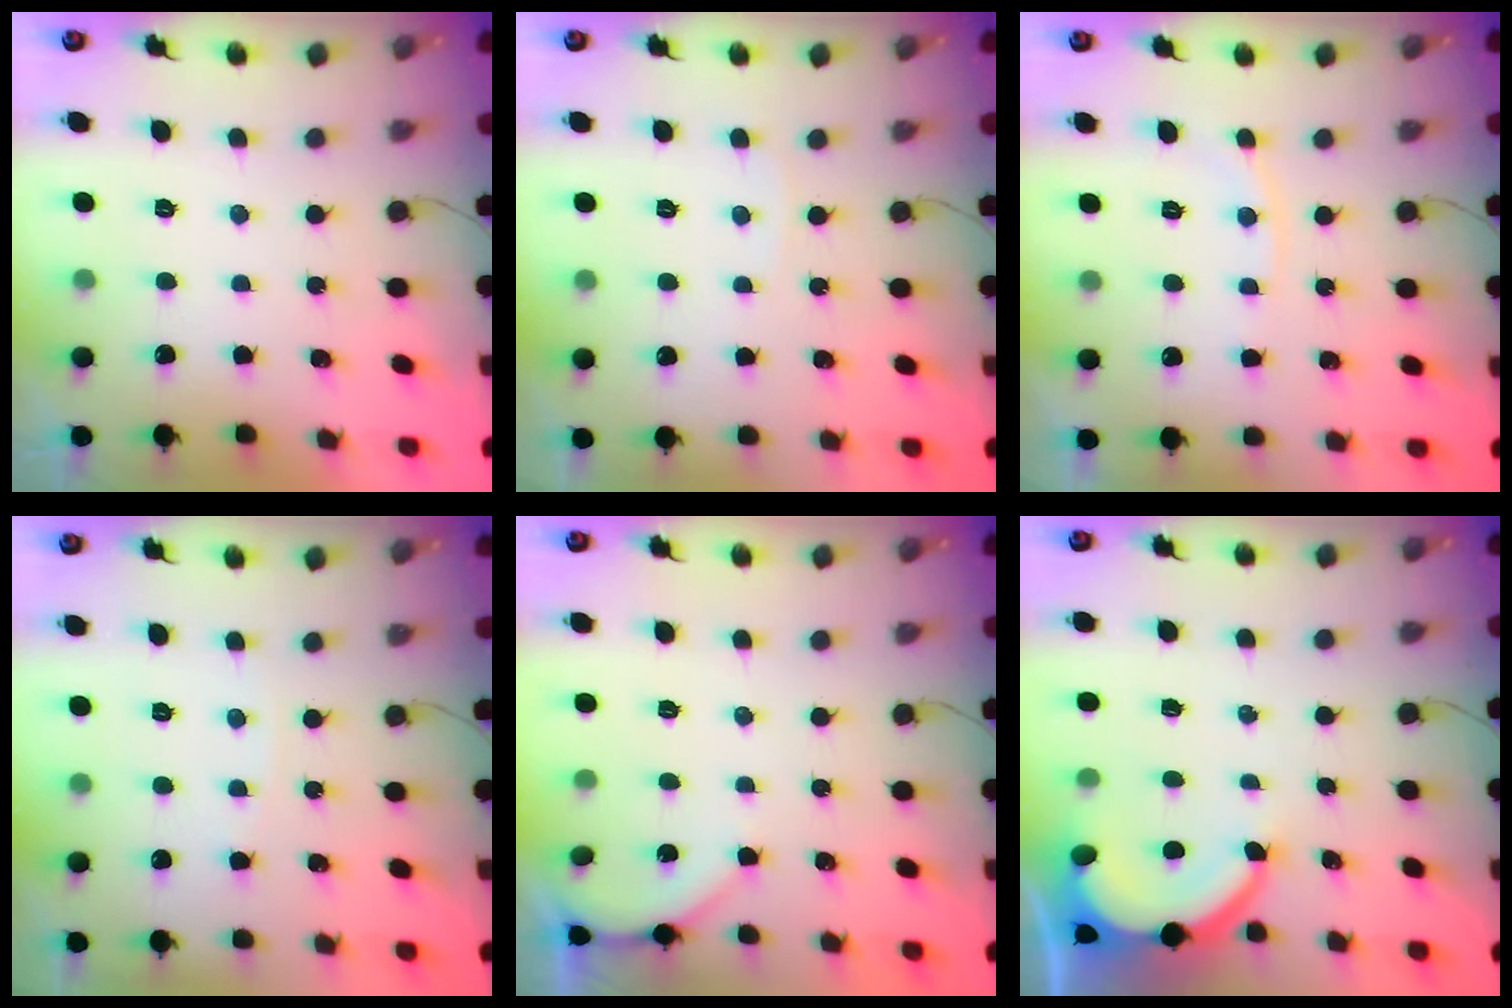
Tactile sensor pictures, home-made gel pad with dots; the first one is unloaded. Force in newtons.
{"total": 2.2, "press": 2.2, "slide": 0.2}
{"total": 4.6, "press": 4.6, "slide": 0.4}
{"total": 2.3, "press": 2.3, "slide": 0.3}
{"total": 2.3, "press": 2.2, "slide": 0.4}
{"total": 6.7, "press": 6.7, "slide": 0.7}